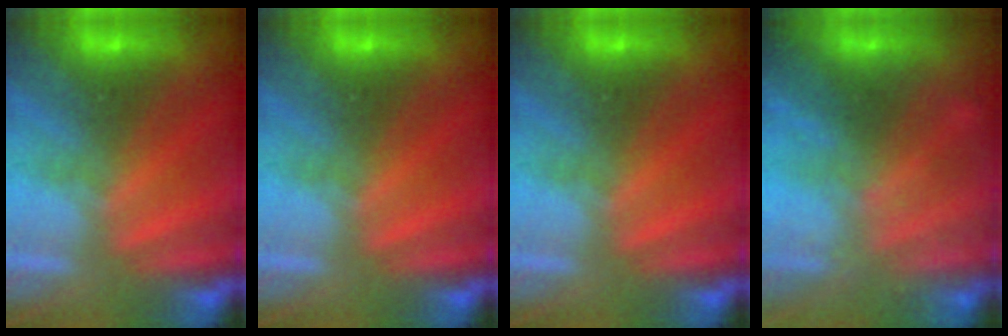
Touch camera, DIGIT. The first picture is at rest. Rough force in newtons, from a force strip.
{"total": 0.0}
{"total": 0.0}
{"total": 1.6}